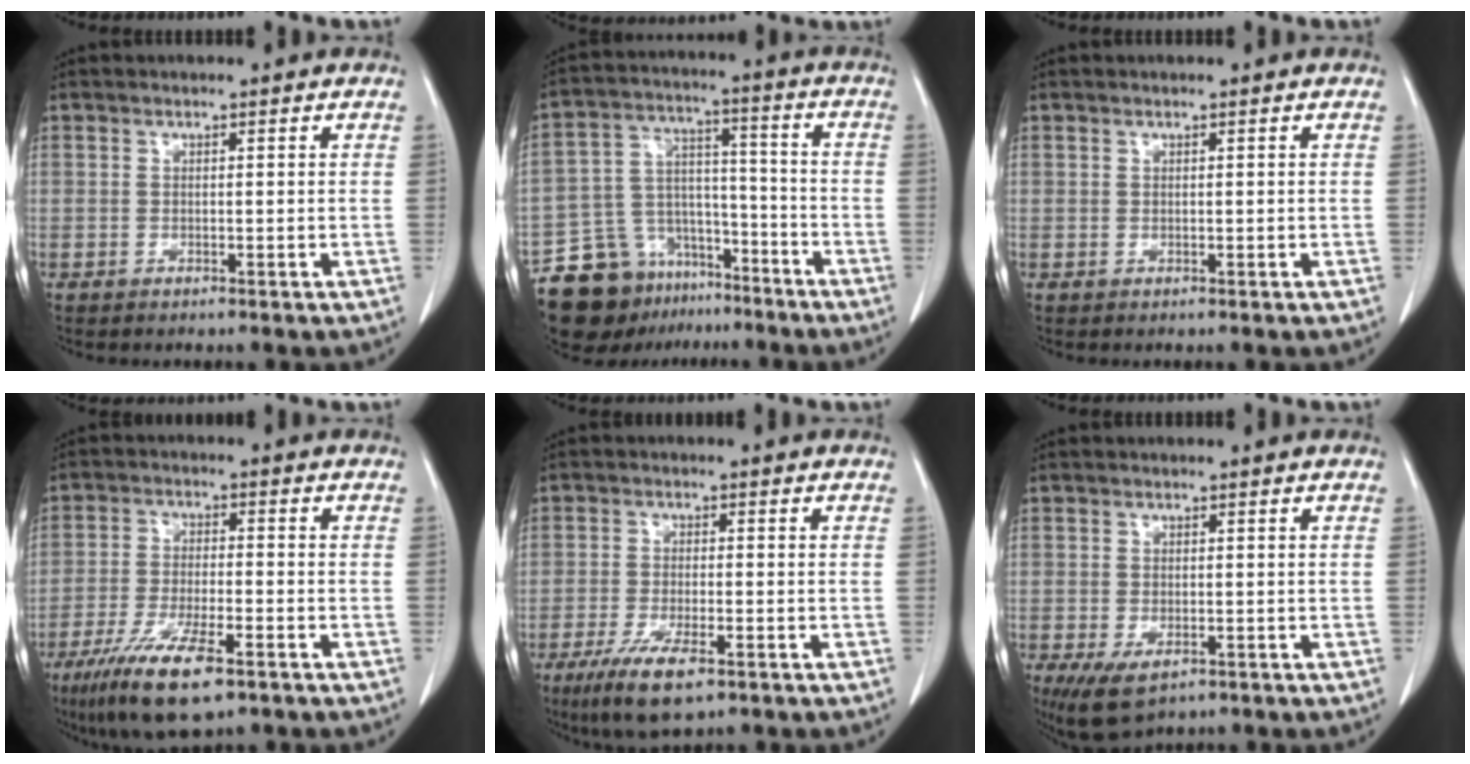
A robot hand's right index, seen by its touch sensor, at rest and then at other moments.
{"total": 14.7, "force": [-10.7, 8.9, 4.9], "torque": [-0.086, 0.053, -0.179]}
{"total": 0.0}
{"total": 11.4, "force": [-7.0, 2.6, 8.6], "torque": [-0.160, -0.023, -0.120]}
{"total": 7.7, "force": [-4.5, 2.2, 5.8], "torque": [-0.109, -0.015, -0.076]}
{"total": 6.3, "force": [-3.6, 3.2, 4.1], "torque": [-0.071, -0.012, -0.057]}